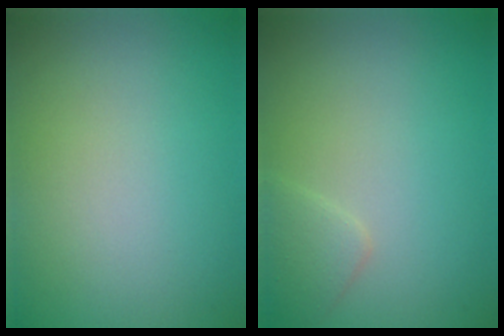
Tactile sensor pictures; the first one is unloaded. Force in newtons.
{"total": 1.6, "press": 1.6, "slide": 0.1}